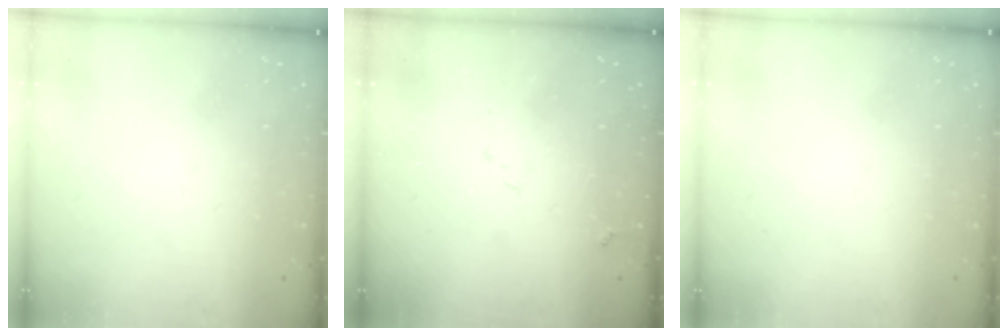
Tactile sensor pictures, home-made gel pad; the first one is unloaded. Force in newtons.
{"total": 6.5, "press": 6.5, "slide": 0.9}
{"total": 0.0}